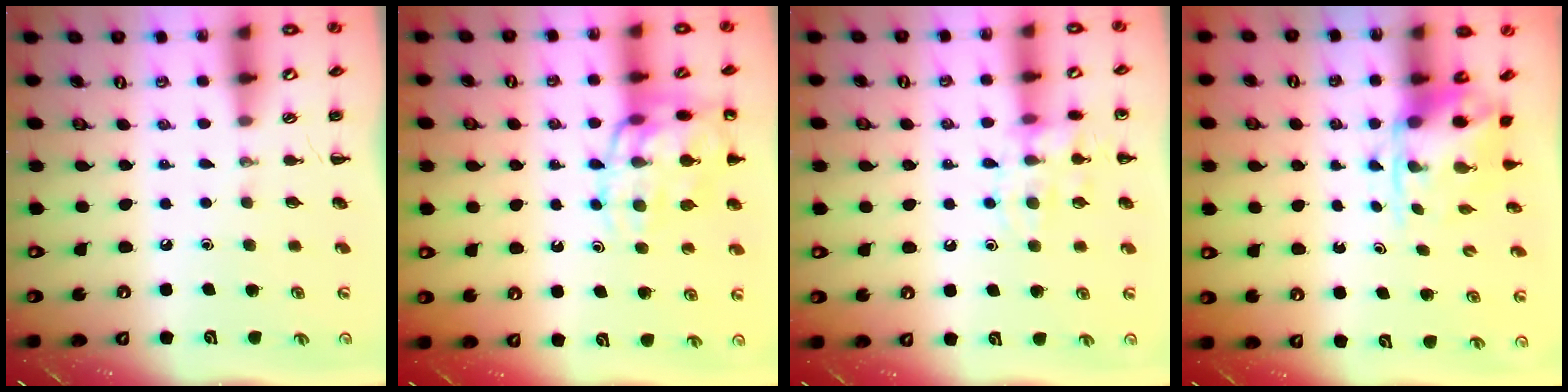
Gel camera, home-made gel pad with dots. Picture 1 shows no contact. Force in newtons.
{"total": 17.0, "press": 16.9, "slide": 1.9}
{"total": 11.4, "press": 11.4, "slide": 0.5}
{"total": 3.9, "press": 3.8, "slide": 0.9}